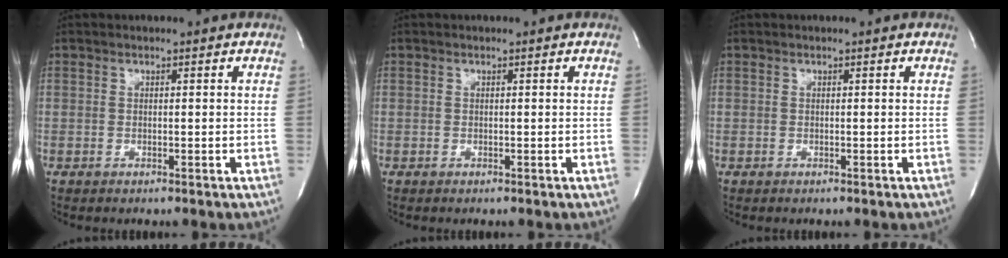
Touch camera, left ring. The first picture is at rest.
{"total": 0.0}
{"total": 0.0}